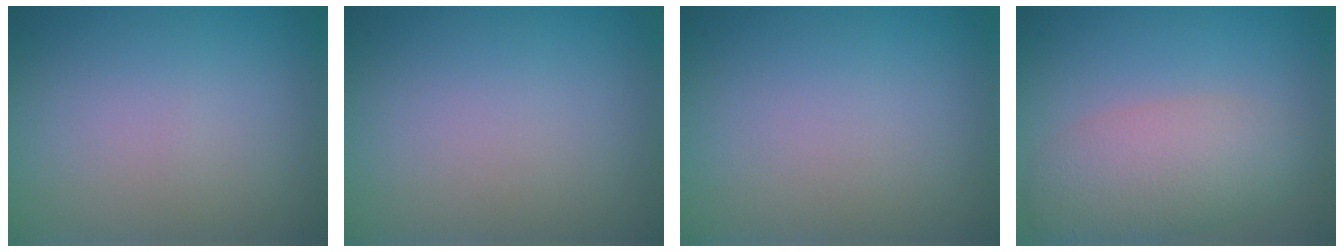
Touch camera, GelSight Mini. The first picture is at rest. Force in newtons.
{"total": 0.0}
{"total": 0.0}
{"total": 5.0, "press": 5.0, "slide": 0.2}